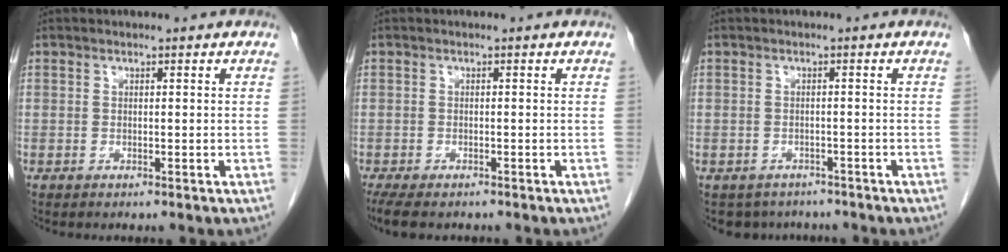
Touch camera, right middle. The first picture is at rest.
{"total": 6.3, "force": [-5.0, 2.1, 3.2], "torque": [-0.058, -0.015, -0.080]}
{"total": 4.9, "force": [-4.1, 2.6, 0.2], "torque": [0.005, 0.005, -0.053]}